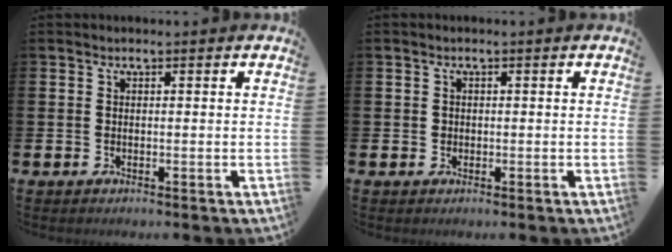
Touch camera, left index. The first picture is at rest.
{"total": 0.8, "force": [0.2, 0.8, 0.1], "torque": [0.004, 0.003, 0.000]}